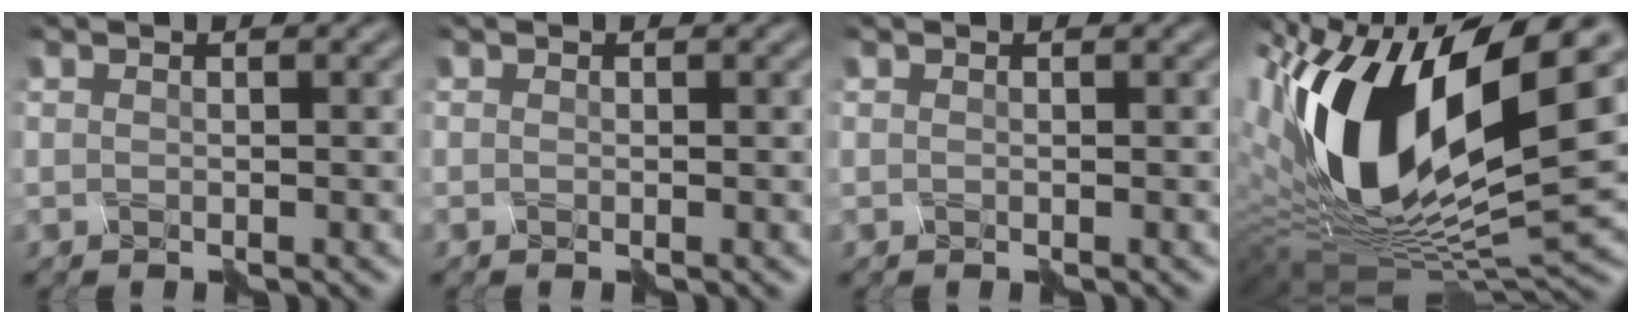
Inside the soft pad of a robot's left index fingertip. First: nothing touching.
{"total": 0.6, "force": [-0.4, -0.1, -0.5], "torque": [0.007, 0.000, -0.002]}
{"total": 0.0}
{"total": 17.3, "force": [2.2, 8.5, 14.9], "torque": [-0.315, -0.006, 0.043]}